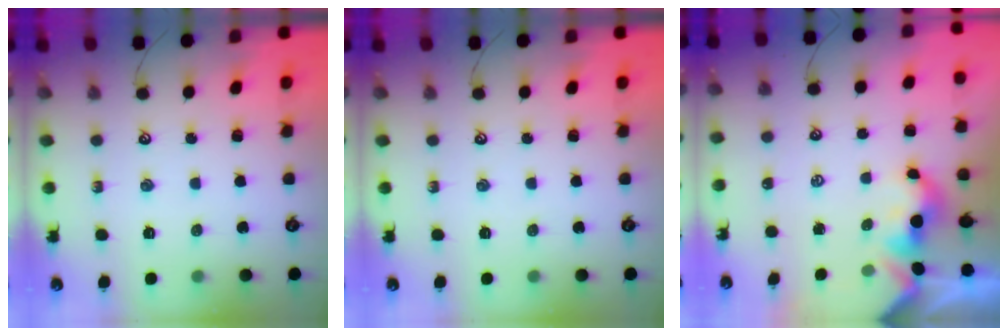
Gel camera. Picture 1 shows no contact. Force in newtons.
{"total": 0.0}
{"total": 1.5, "press": 1.5, "slide": 0.2}